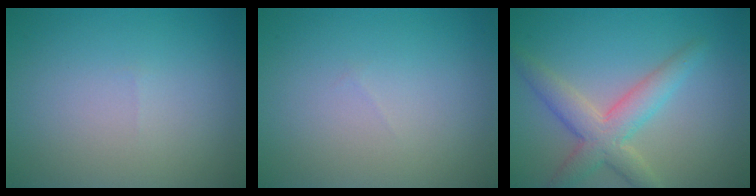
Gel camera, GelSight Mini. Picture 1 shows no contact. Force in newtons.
{"total": 0.0}
{"total": 4.6, "press": 4.6, "slide": 0.4}